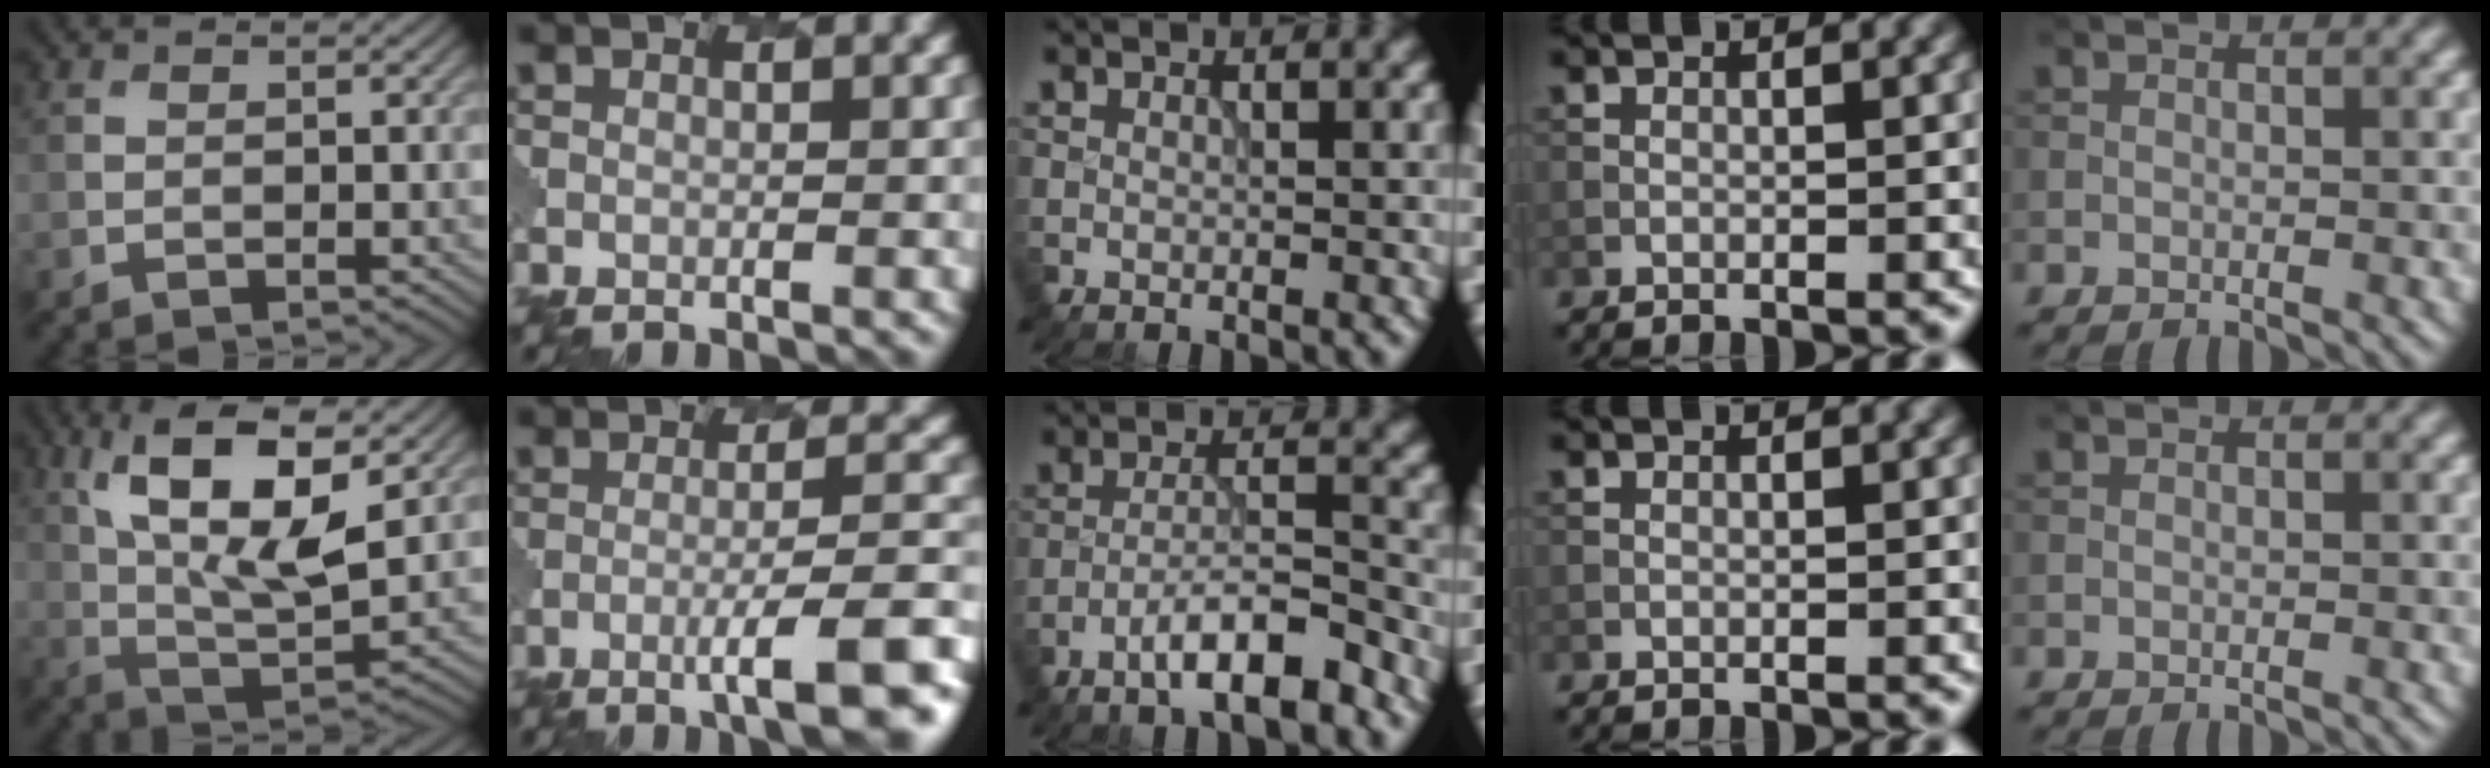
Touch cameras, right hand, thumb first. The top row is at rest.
{"thumb": {"total": 14.1, "force": [5.7, 5.6, 11.7], "torque": [-0.225, 0.002, 0.096]}, "index": {"total": 8.5, "force": [-4.4, 1.6, 7.1], "torque": [-0.095, 0.003, -0.062]}, "middle": {"total": 6.0, "force": [-3.9, 1.1, 4.4], "torque": [-0.070, 0.009, -0.070]}}